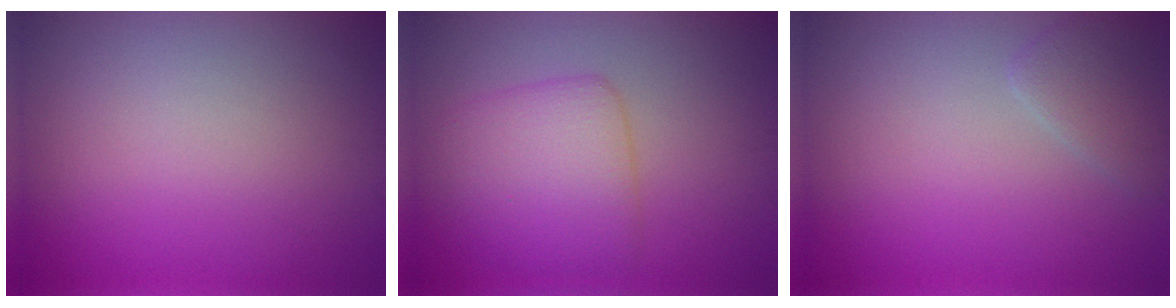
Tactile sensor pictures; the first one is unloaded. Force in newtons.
{"total": 4.9, "press": 4.9, "slide": 0.2}
{"total": 1.8, "press": 1.8, "slide": 0.1}